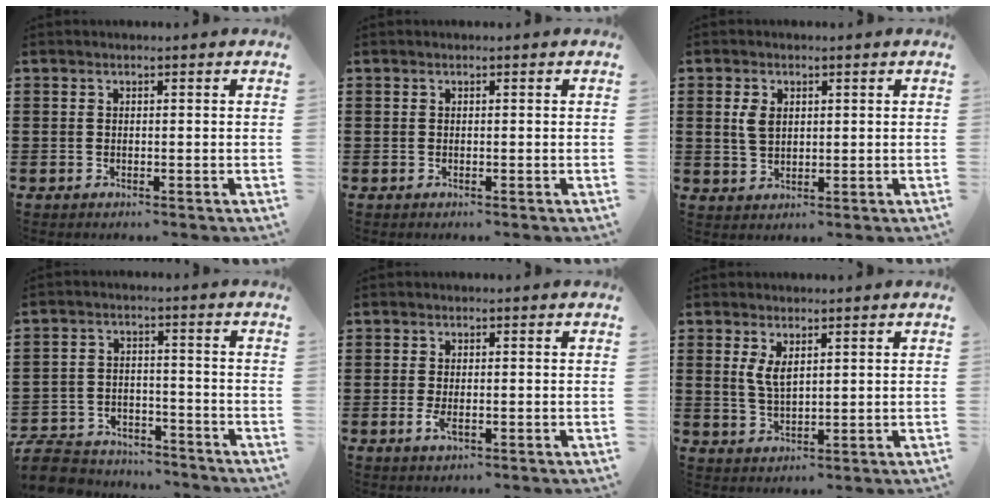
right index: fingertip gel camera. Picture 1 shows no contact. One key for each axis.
{"total": 0.0}
{"total": 3.3, "fx": 0.9, "fy": 2.0, "fz": 2.4, "tx": -0.053, "ty": 0.006, "tz": 0.016}
{"total": 6.7, "fx": -6.4, "fy": 1.5, "fz": 1.1, "tx": -0.031, "ty": 0.010, "tz": -0.128}
{"total": 2.1, "fx": -0.5, "fy": 0.7, "fz": 1.9, "tx": -0.050, "ty": -0.010, "tz": -0.013}
{"total": 3.4, "fx": 1.4, "fy": 1.5, "fz": 2.7, "tx": -0.057, "ty": 0.003, "tz": 0.026}